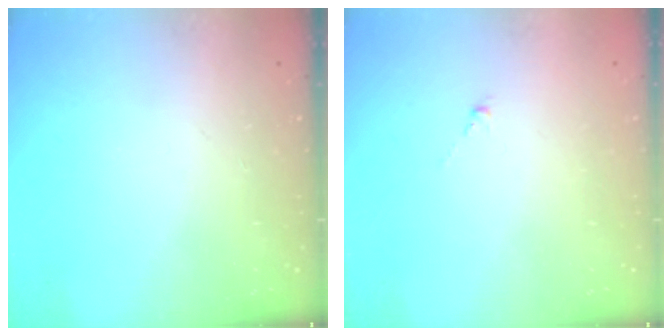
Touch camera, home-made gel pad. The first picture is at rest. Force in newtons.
{"total": 0.6, "press": 0.4, "slide": 0.4}